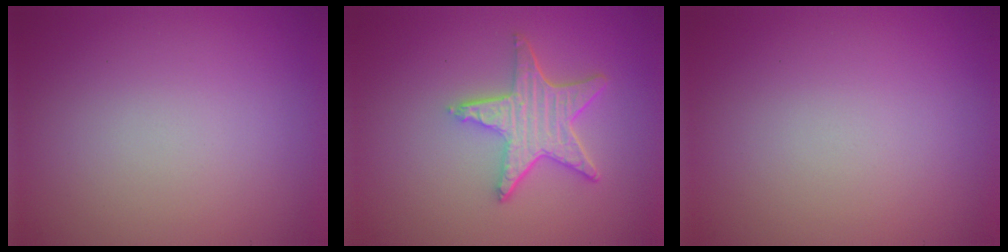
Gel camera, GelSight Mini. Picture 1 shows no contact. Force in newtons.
{"total": 4.8, "press": 3.9, "slide": 2.8}
{"total": 0.0}